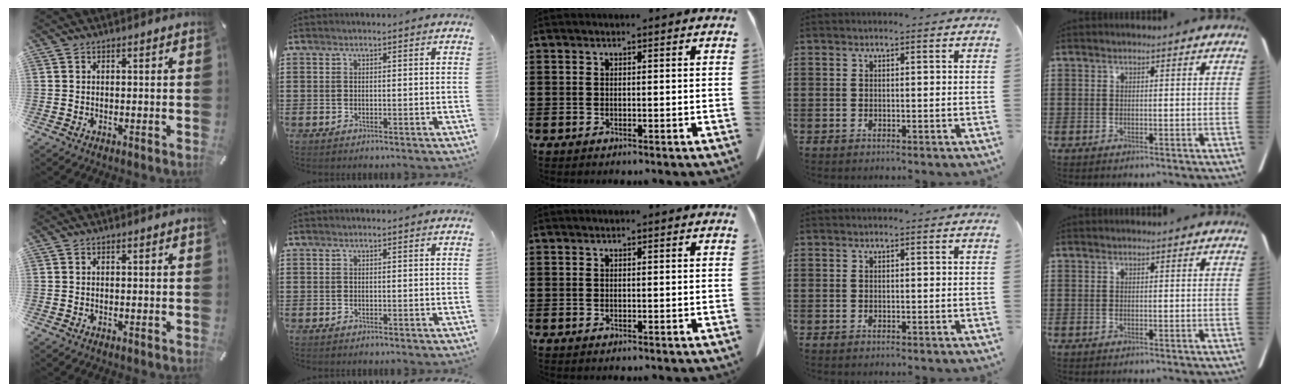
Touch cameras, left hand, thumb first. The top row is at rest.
{}